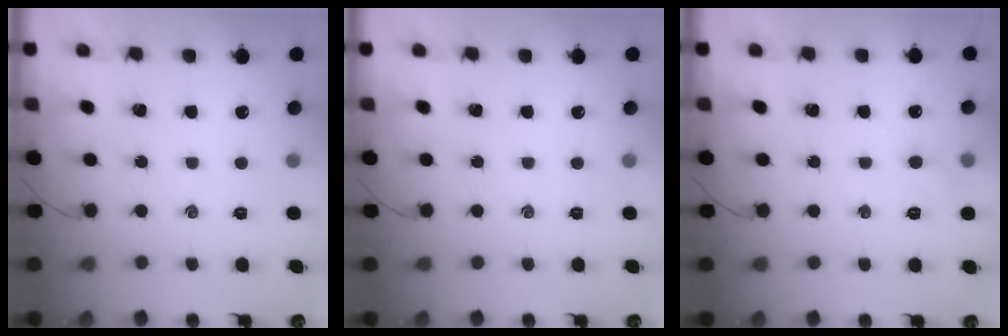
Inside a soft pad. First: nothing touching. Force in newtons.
{"total": 0.0}
{"total": 3.6, "press": 3.4, "slide": 1.2}